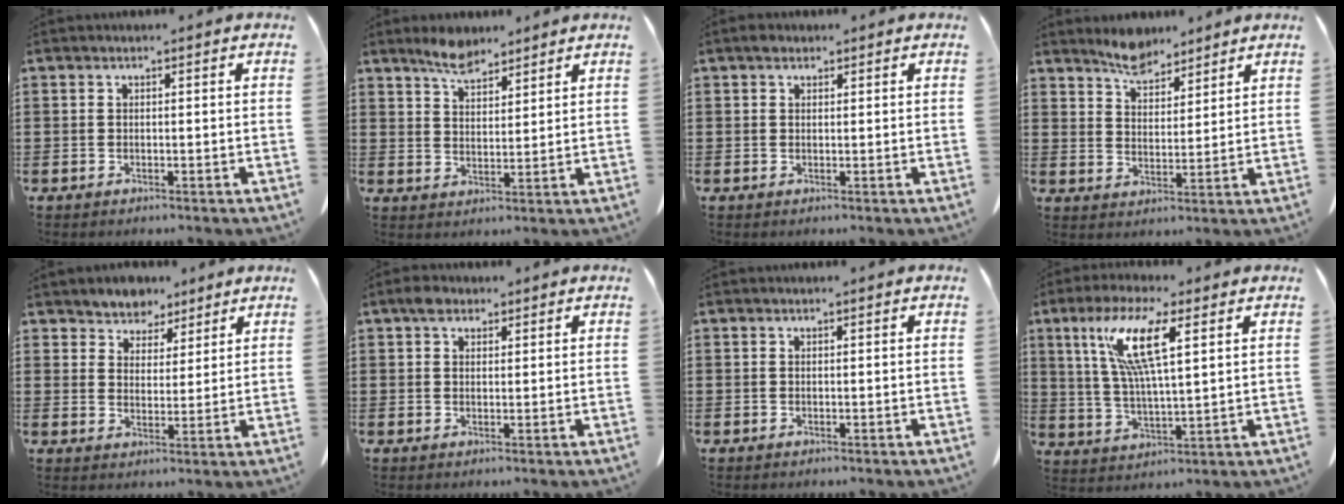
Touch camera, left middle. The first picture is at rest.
{"total": 5.3, "force": [4.7, 1.7, 2.0], "torque": [-0.051, -0.007, 0.088]}
{"total": 1.1, "force": [0.8, 0.7, 0.3], "torque": [0.000, 0.000, 0.012]}
{"total": 5.3, "force": [4.9, 1.8, 1.1], "torque": [-0.038, -0.010, 0.093]}
{"total": 4.3, "force": [3.8, 2.0, -0.5], "torque": [-0.013, -0.014, 0.068]}
{"total": 2.5, "force": [1.7, 1.5, 1.1], "torque": [-0.018, 0.004, 0.029]}
{"total": 0.0}
{"total": 10.3, "force": [5.2, 2.0, 8.7], "torque": [-0.189, -0.002, 0.086]}